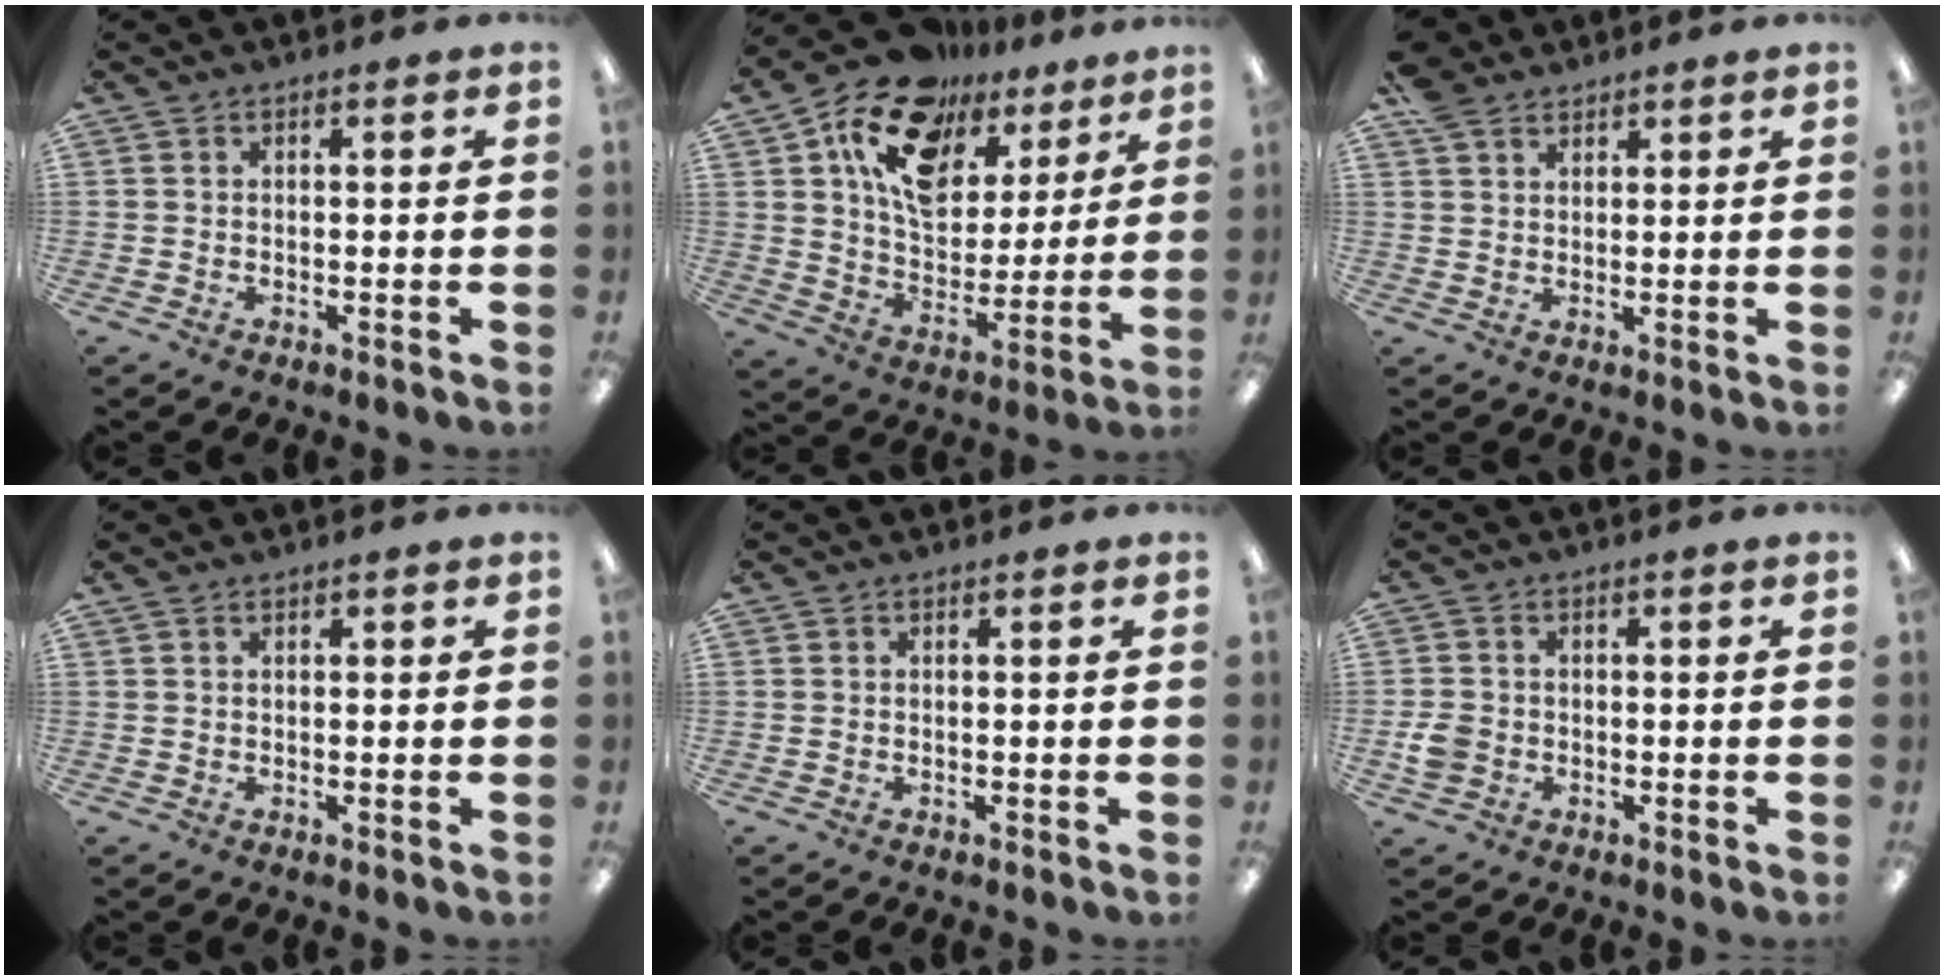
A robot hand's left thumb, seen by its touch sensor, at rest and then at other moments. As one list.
[{"total": 16.3, "force": [10.6, 9.9, 7.6], "torque": [-0.145, -0.056, 0.194]}, {"total": 5.5, "force": [4.1, 3.3, 1.6], "torque": [-0.046, -0.005, 0.081]}, {"total": 0.9, "force": [0.5, 0.4, 0.5], "torque": [-0.011, 0.003, 0.009]}, {"total": 0.0}, {"total": 3.9, "force": [-1.0, 3.3, 1.7], "torque": [-0.019, 0.006, -0.018]}]